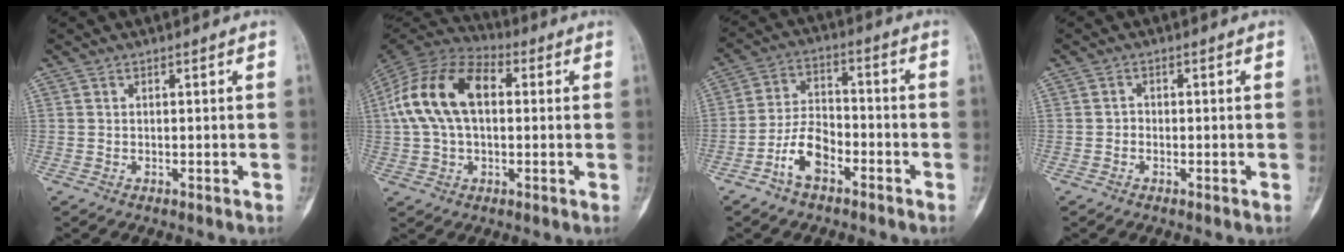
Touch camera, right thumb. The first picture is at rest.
{"total": 16.5, "force": [2.3, 10.1, 12.9], "torque": [-0.247, 0.036, 0.036]}
{"total": 8.4, "force": [-4.5, 4.6, 5.4], "torque": [-0.096, 0.036, -0.089]}
{"total": 1.0, "force": [-0.4, 0.8, 0.4], "torque": [0.006, 0.004, -0.013]}